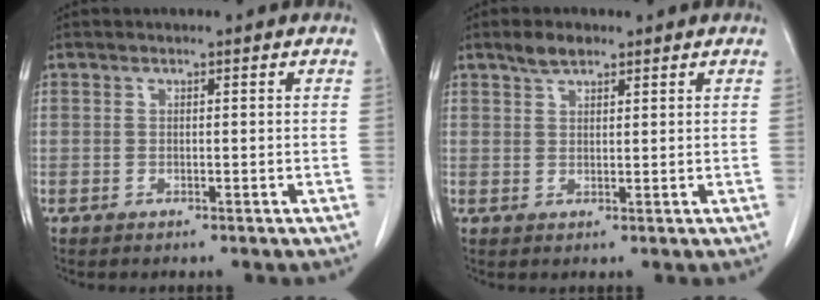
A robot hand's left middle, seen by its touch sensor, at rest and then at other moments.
{"total": 2.8, "force": [2.2, 1.1, 1.4], "torque": [-0.032, 0.005, 0.040]}